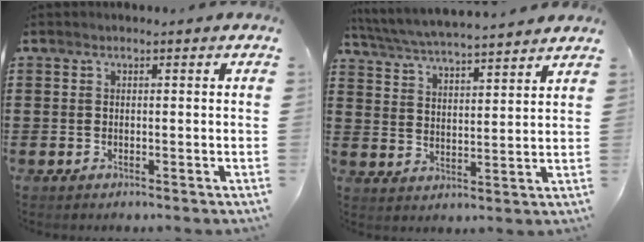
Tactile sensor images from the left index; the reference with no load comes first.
{"total": 5.1, "force": [5.0, -0.4, 1.2], "torque": [-0.047, -0.034, 0.083]}